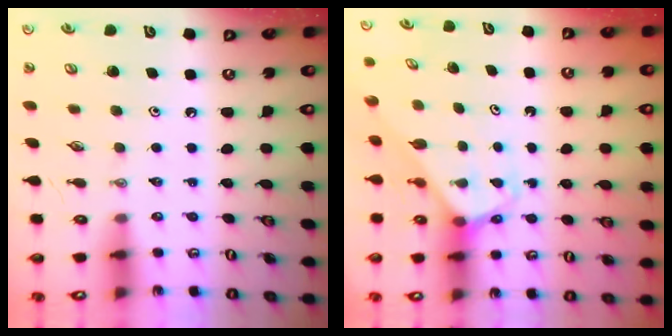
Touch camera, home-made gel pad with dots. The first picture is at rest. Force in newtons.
{"total": 2.7, "press": 2.7, "slide": 0.2}